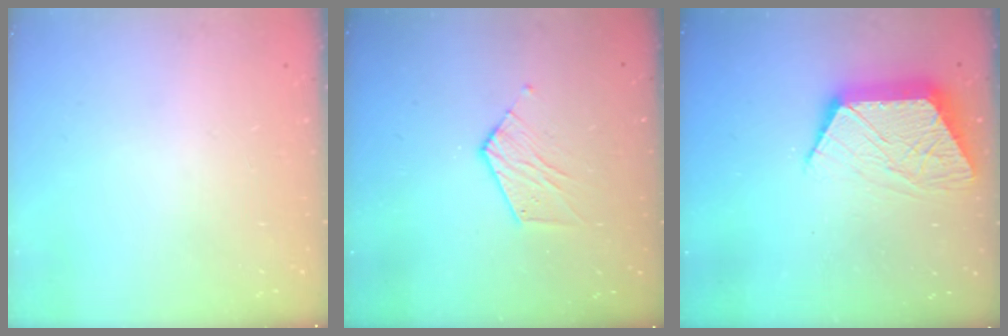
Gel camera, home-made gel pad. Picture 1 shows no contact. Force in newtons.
{"total": 5.9, "press": 5.9, "slide": 0.4}
{"total": 12.4, "press": 12.4, "slide": 0.8}